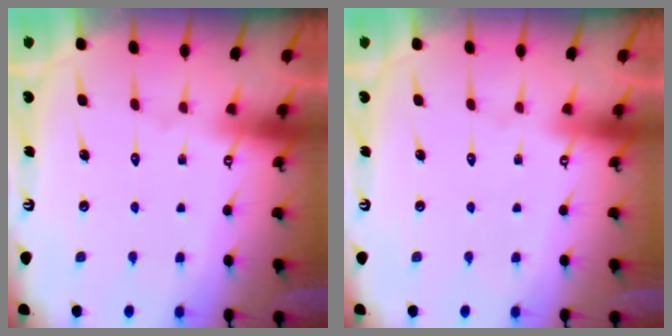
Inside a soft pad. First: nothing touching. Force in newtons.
{"total": 0.0}